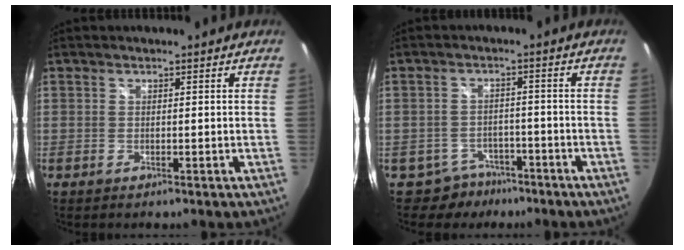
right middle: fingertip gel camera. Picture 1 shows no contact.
{"total": 5.5, "force": [-4.0, 3.8, 0.1], "torque": [-0.011, 0.019, -0.057]}